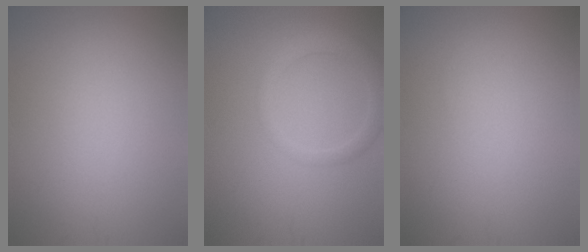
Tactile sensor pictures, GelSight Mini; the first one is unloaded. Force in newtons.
{"total": 2.6, "press": 2.6, "slide": 0.1}
{"total": 0.0}